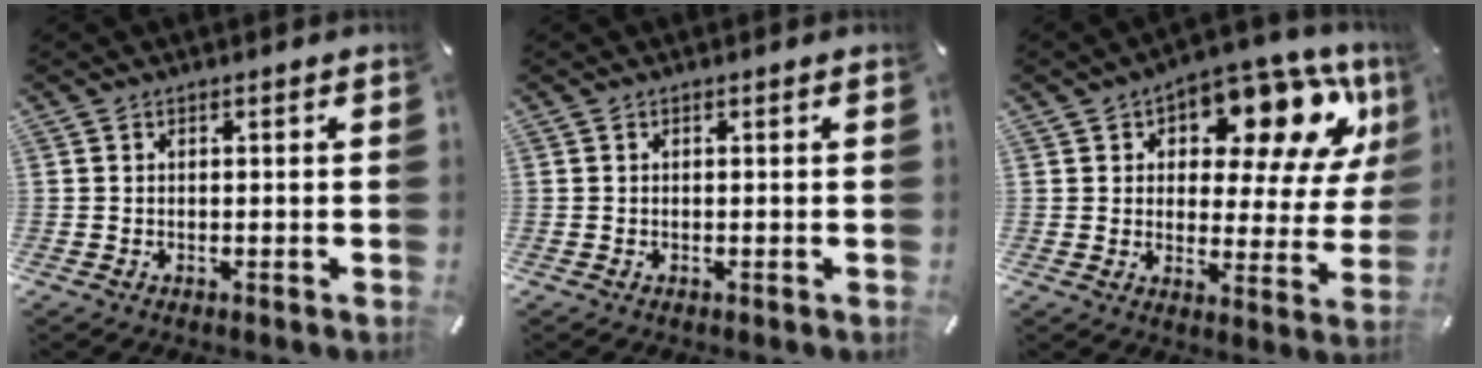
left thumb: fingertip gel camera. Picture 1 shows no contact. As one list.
[{"total": 0.0}, {"total": 17.8, "force": [10.8, 8.4, 11.3], "torque": [-0.145, -0.078, 0.177]}]